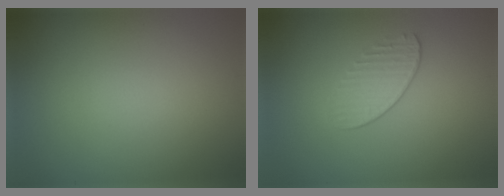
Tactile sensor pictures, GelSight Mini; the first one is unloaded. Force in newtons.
{"total": 1.6, "press": 1.1, "slide": 1.2}